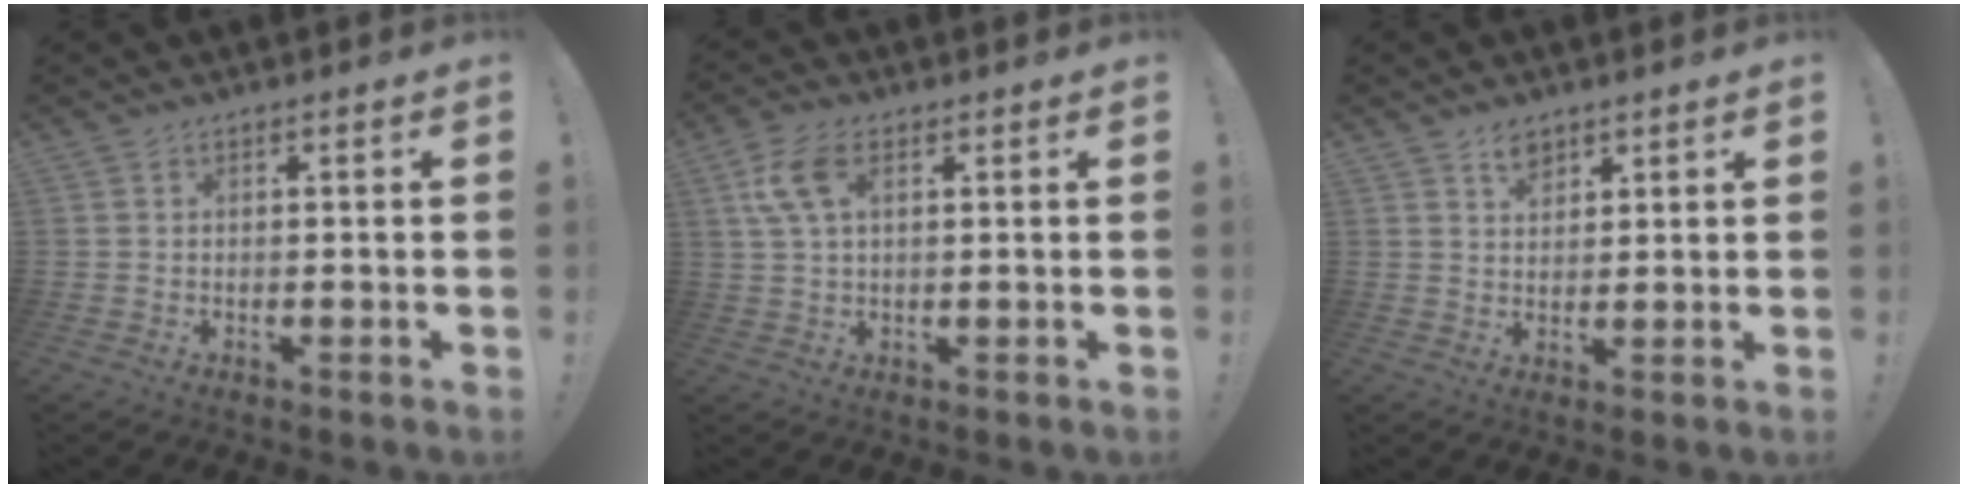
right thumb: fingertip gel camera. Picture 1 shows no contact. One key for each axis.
{"total": 8.6, "fx": 3.0, "fy": 4.3, "fz": 6.8, "tx": -0.135, "ty": 0.004, "tz": 0.055}
{"total": 4.2, "fx": 3.0, "fy": 2.5, "fz": 1.5, "tx": -0.013, "ty": -0.014, "tz": 0.052}